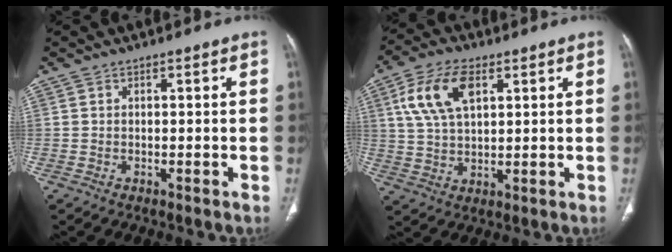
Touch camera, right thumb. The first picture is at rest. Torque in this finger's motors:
{"motor_torque": [-0.18, 0.37, 1.03, 0.10, 0.15]}